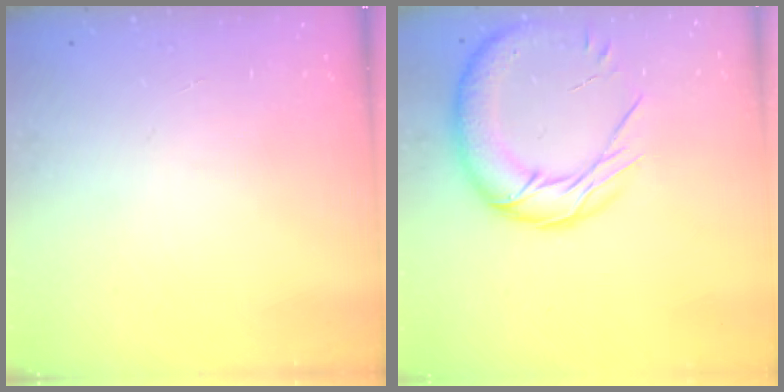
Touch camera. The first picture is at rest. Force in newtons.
{"total": 16.6, "press": 16.4, "slide": 2.3}